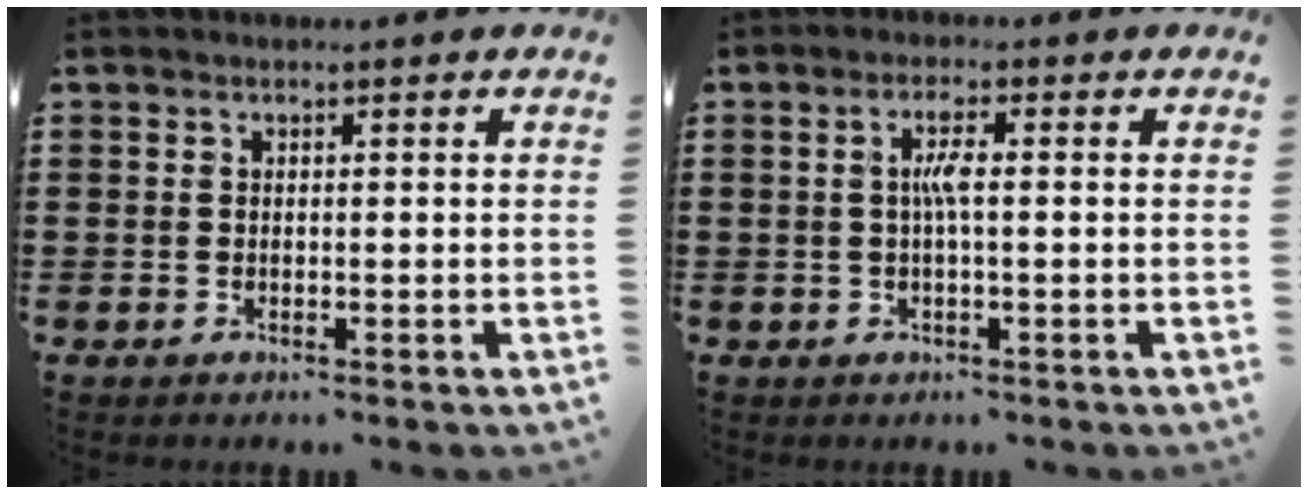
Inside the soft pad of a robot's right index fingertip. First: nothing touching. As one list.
[{"total": 3.1, "force": [-0.1, 0.4, 3.1], "torque": [-0.059, -0.001, -0.005]}]